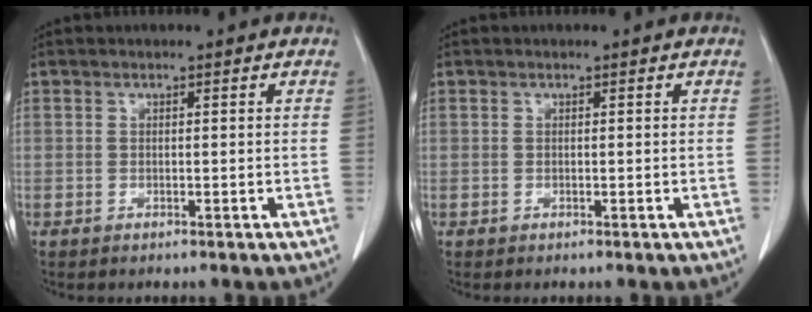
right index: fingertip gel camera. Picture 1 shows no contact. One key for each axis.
{"total": 0.0}